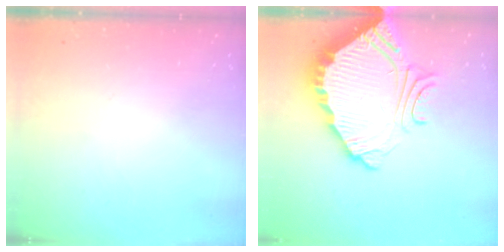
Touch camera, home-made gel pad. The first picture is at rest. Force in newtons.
{"total": 8.9, "press": 8.9, "slide": 0.6}